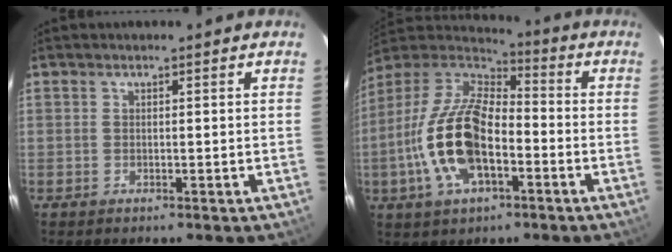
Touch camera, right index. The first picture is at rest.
{"total": 18.4, "force": [-5.1, 8.8, 15.3], "torque": [-0.324, -0.004, -0.098]}